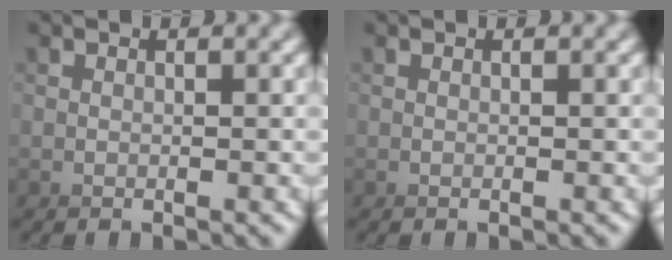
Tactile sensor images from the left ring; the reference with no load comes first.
{"total": 0.0}